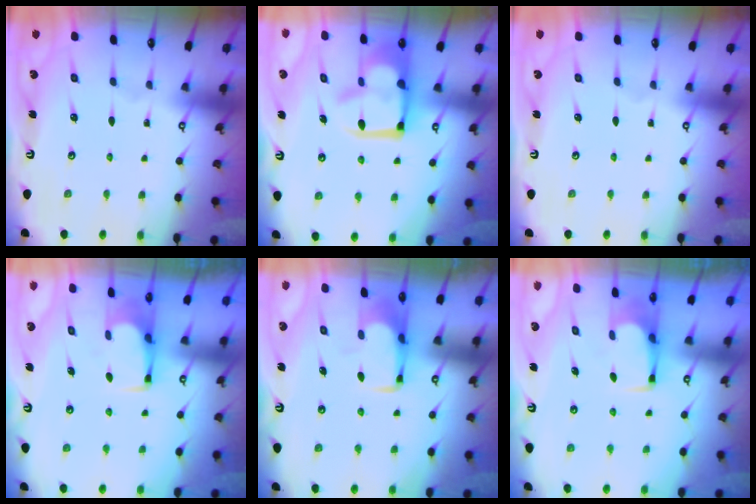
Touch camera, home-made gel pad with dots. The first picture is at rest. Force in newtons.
{"total": 11.2, "press": 11.1, "slide": 1.4}
{"total": 0.0}
{"total": 2.5, "press": 2.4, "slide": 0.4}
{"total": 1.5, "press": 1.5, "slide": 0.2}
{"total": 2.4, "press": 2.4, "slide": 0.4}